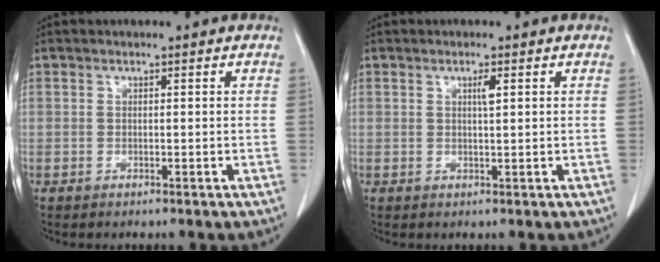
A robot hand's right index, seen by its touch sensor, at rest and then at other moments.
{"total": 1.4, "force": [0.6, 0.1, 1.3], "torque": [-0.025, 0.000, 0.009]}